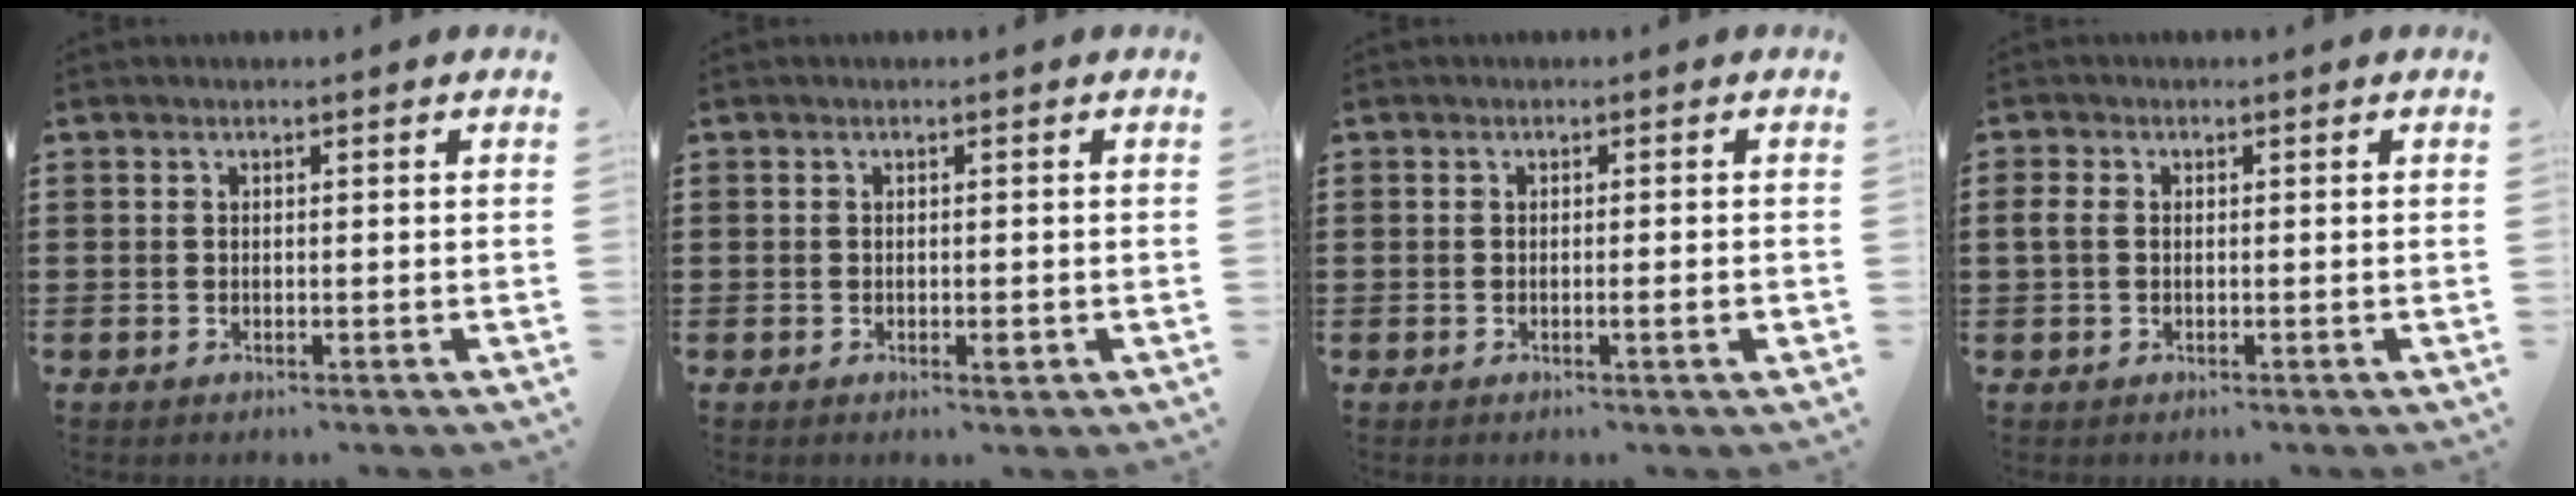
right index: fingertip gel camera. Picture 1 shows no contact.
{"total": 1.1, "force": [-0.3, 0.3, 0.9], "torque": [-0.017, -0.004, -0.005]}
{"total": 1.3, "force": [-0.4, -0.1, 1.3], "torque": [-0.019, -0.003, -0.007]}
{"total": 1.8, "force": [0.1, 1.4, 1.2], "torque": [-0.035, 0.004, -0.002]}